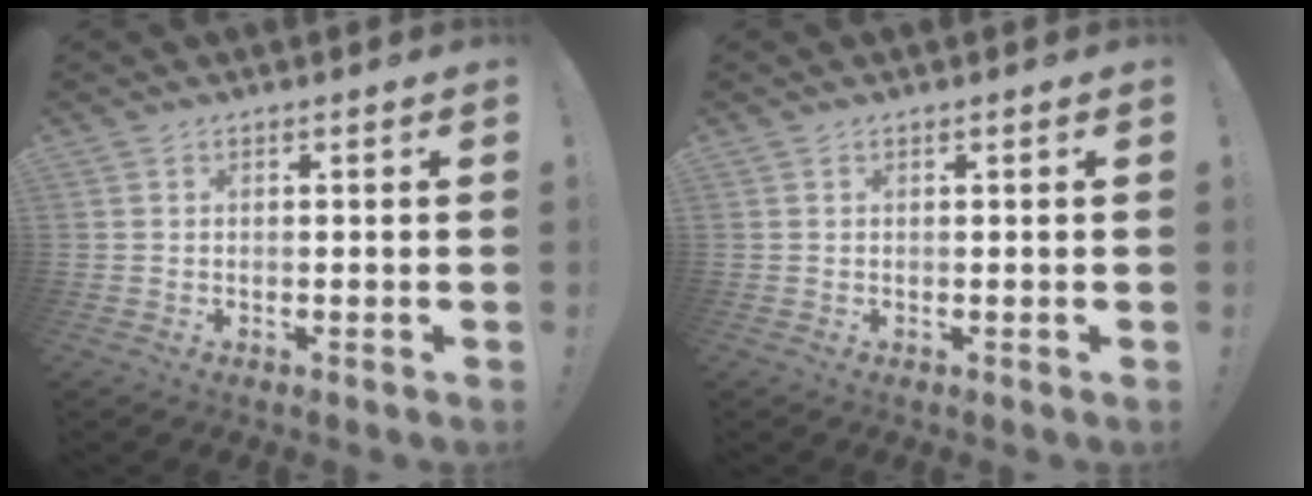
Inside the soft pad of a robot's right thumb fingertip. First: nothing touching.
{"total": 0.0}